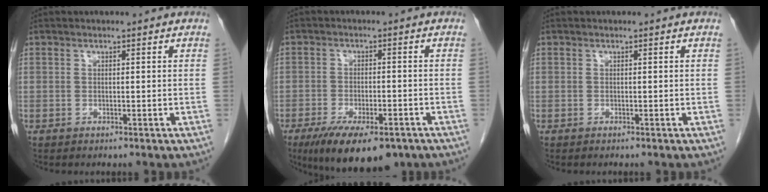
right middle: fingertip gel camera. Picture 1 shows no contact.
{"total": 12.1, "force": [-8.3, 4.3, 7.7], "torque": [-0.122, -0.012, -0.125]}
{"total": 0.0}